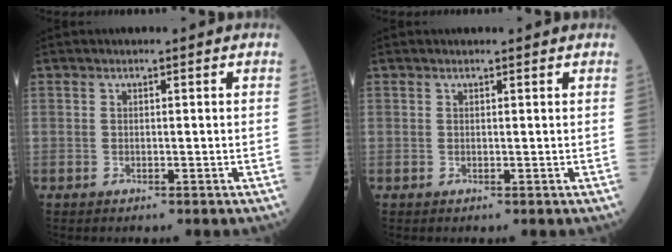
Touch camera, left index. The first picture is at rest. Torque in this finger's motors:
{"motor_torque": [-0.04, -0.23, -0.06, 0.00]}